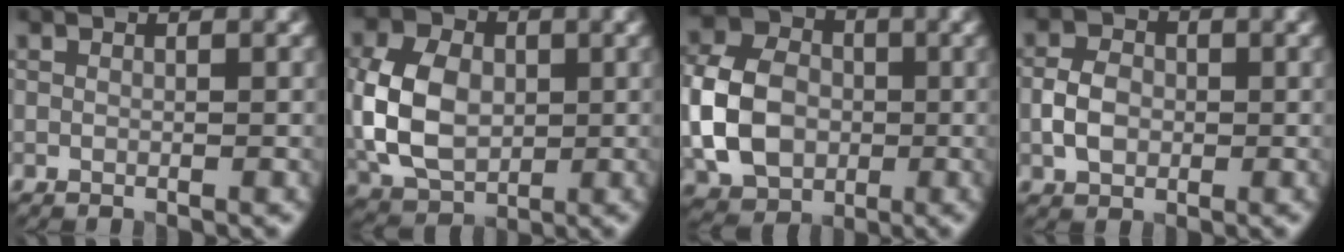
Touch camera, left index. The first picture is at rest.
{"total": 8.3, "force": [0.1, 6.0, 5.7], "torque": [-0.131, 0.005, -0.005]}
{"total": 8.4, "force": [-1.1, 6.6, 5.2], "torque": [-0.115, 0.006, -0.032]}
{"total": 3.2, "force": [-0.5, 2.4, 2.0], "torque": [-0.040, 0.003, -0.015]}